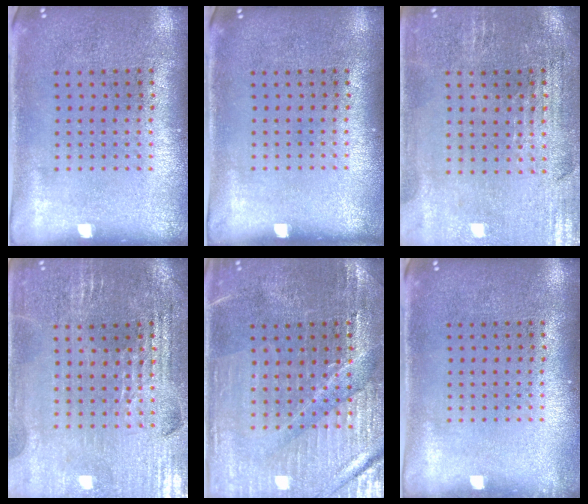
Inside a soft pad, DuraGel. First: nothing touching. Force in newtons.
{"total": 0.0}
{"total": 0.9, "press": 0.8, "slide": 0.4}
{"total": 2.8, "press": 2.8, "slide": 0.5}
{"total": 3.1, "press": 3.1, "slide": 0.5}
{"total": 0.7, "press": 0.7, "slide": 0.1}